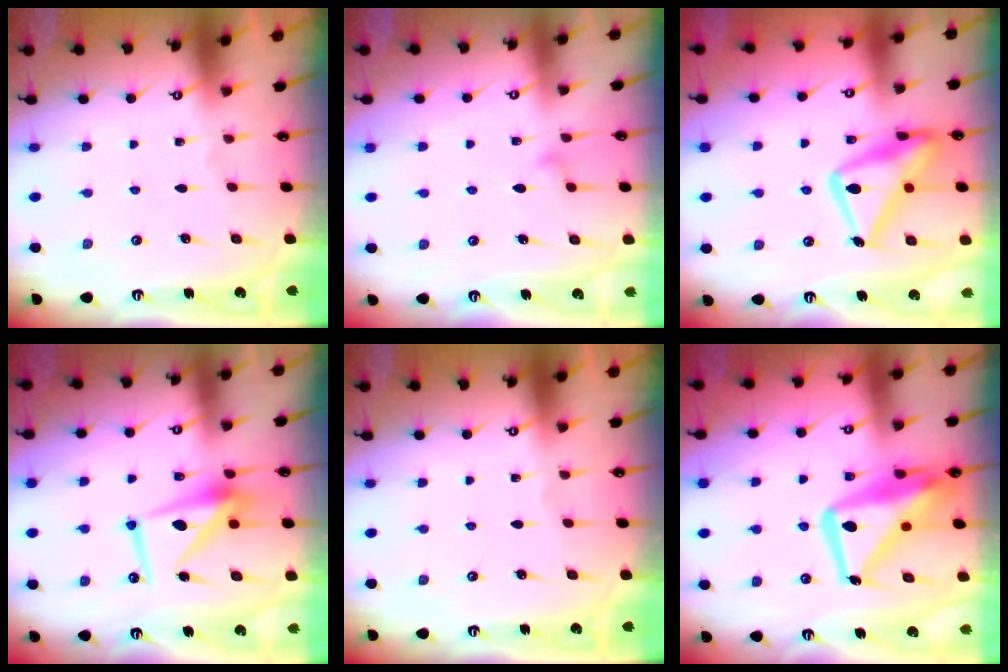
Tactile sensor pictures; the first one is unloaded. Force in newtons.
{"total": 10.2, "press": 10.1, "slide": 0.5}
{"total": 18.7, "press": 18.6, "slide": 1.6}
{"total": 11.2, "press": 11.1, "slide": 0.8}
{"total": 0.0}
{"total": 18.0, "press": 18.0, "slide": 1.7}